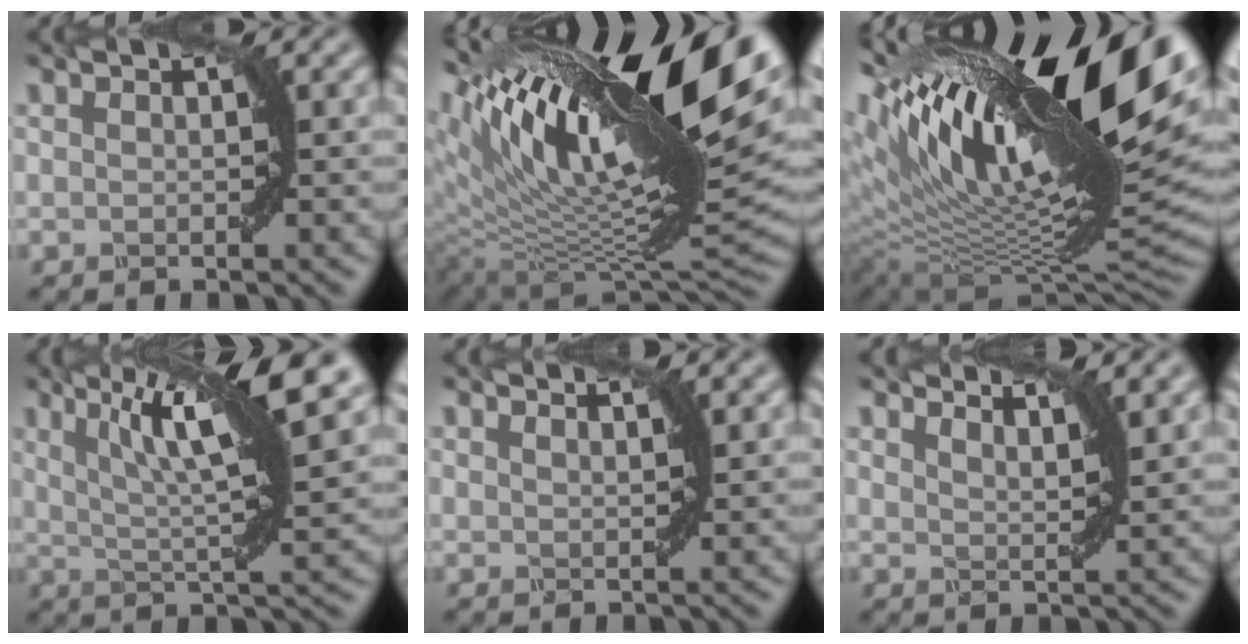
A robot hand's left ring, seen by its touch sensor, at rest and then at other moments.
{"total": 17.6, "force": [7.4, 5.3, 15.1], "torque": [-0.258, 0.018, 0.134]}
{"total": 19.6, "force": [7.5, 6.8, 16.8], "torque": [-0.291, 0.031, 0.134]}
{"total": 12.2, "force": [5.2, 2.6, 10.7], "torque": [-0.166, 0.017, 0.083]}
{"total": 2.0, "force": [1.8, 0.4, 0.8], "torque": [-0.002, 0.001, 0.014]}
{"total": 3.8, "force": [3.4, 0.7, 1.6], "torque": [-0.021, 0.006, 0.033]}